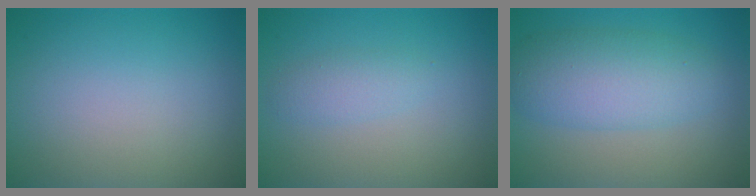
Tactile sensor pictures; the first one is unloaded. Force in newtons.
{"total": 1.7, "press": 1.7, "slide": 0.1}
{"total": 5.5, "press": 5.5, "slide": 0.3}